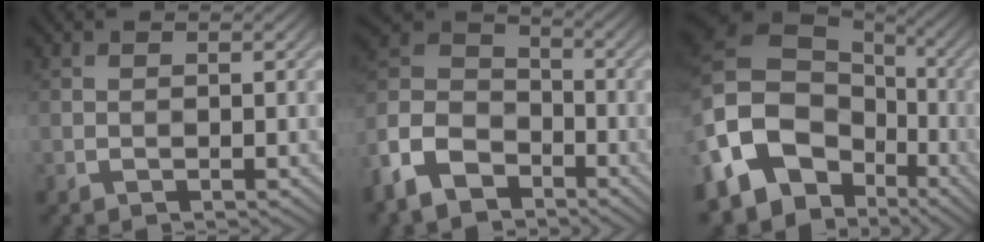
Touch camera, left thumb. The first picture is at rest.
{"total": 12.1, "force": [-7.7, 7.0, 6.2], "torque": [-0.167, -0.019, -0.173]}
{"total": 18.0, "force": [-5.4, 14.4, 9.4], "torque": [-0.239, -0.018, -0.101]}